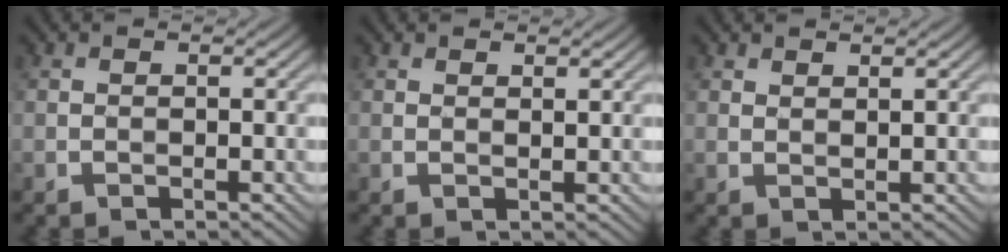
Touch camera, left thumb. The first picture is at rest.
{"total": 1.6, "force": [1.2, 0.6, 0.9], "torque": [-0.011, -0.001, 0.025]}
{"total": 1.8, "force": [1.5, 0.5, 0.9], "torque": [-0.011, -0.001, 0.031]}